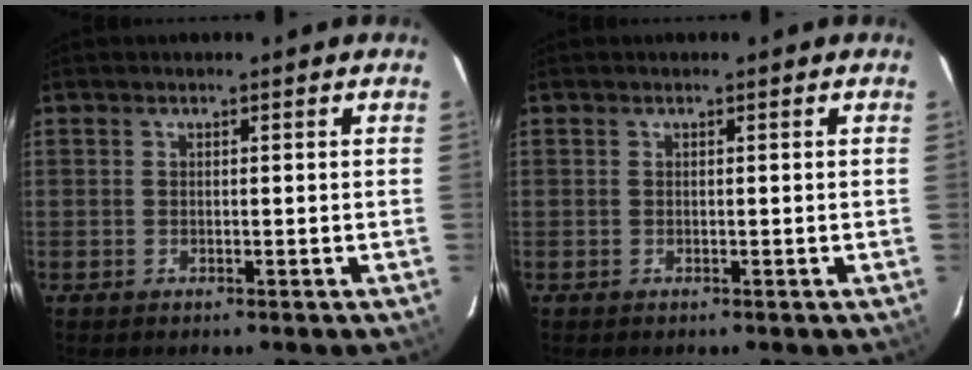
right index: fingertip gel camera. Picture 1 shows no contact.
{"total": 0.0}